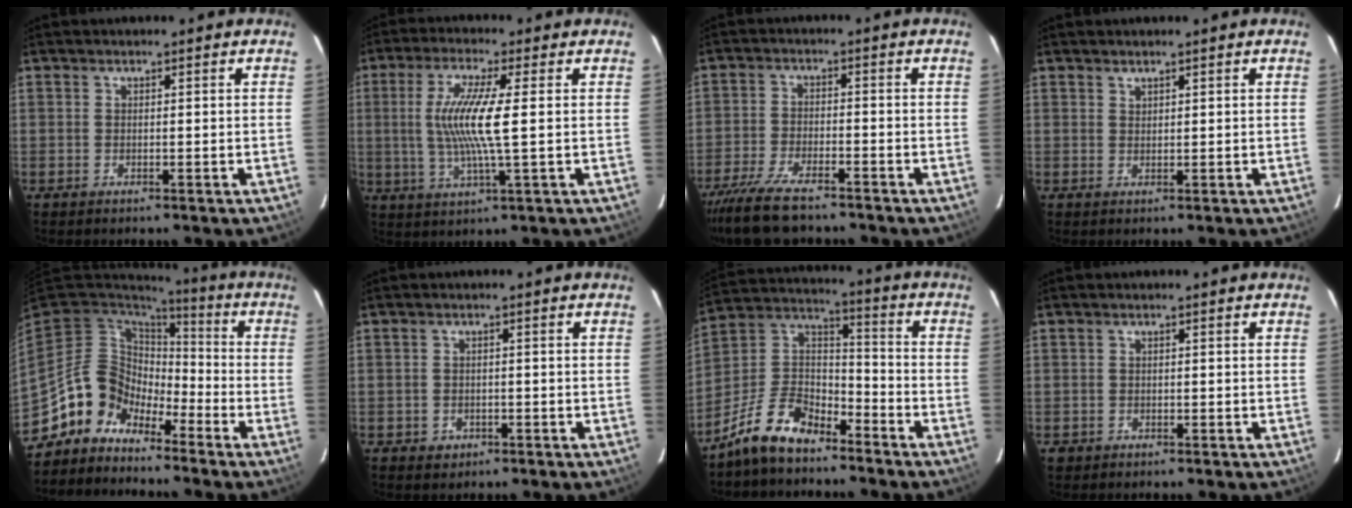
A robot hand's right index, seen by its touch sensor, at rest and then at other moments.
{"total": 10.4, "force": [0.5, 0.5, 10.4], "torque": [-0.204, -0.005, 0.012]}
{"total": 12.0, "force": [-10.1, 3.1, 5.8], "torque": [-0.143, -0.027, -0.182]}
{"total": 0.8, "force": [0.7, 0.2, 0.1], "torque": [-0.001, 0.001, 0.015]}
{"total": 10.3, "force": [-7.8, 6.8, 0.9], "torque": [-0.028, 0.042, -0.156]}
{"total": 2.5, "force": [-1.2, 2.2, 0.5], "torque": [-0.014, 0.002, -0.013]}
{"total": 13.7, "force": [-9.9, 6.2, 7.1], "torque": [-0.165, 0.033, -0.187]}
{"total": 1.4, "force": [-0.6, 1.2, 0.1], "torque": [-0.004, 0.002, -0.007]}